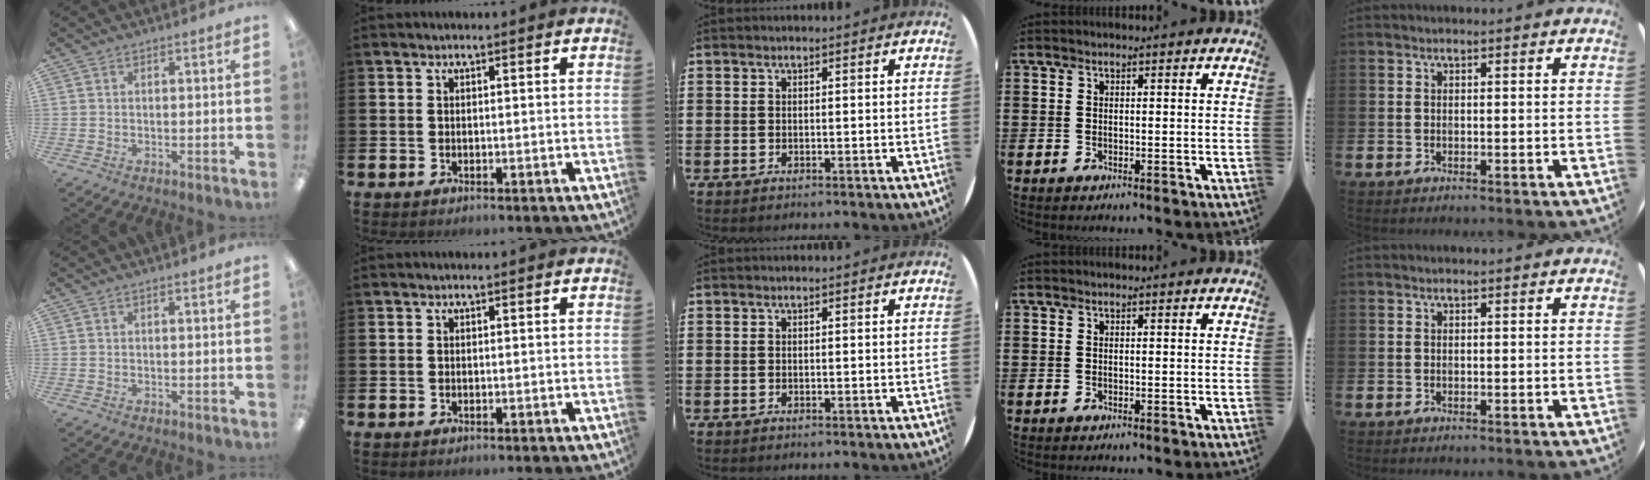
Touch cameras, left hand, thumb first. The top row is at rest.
{}